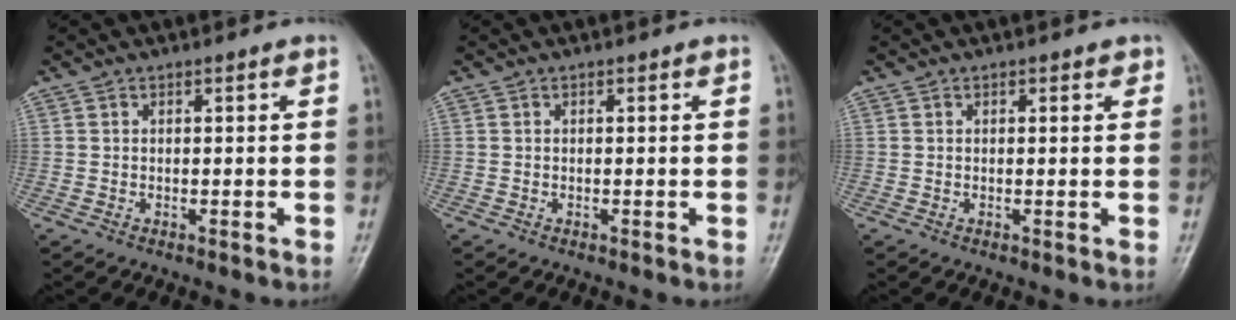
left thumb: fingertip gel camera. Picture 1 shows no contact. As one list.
[{"total": 0.0}, {"total": 1.0, "force": [0.6, 0.6, 0.6], "torque": [0.001, -0.002, 0.003]}]